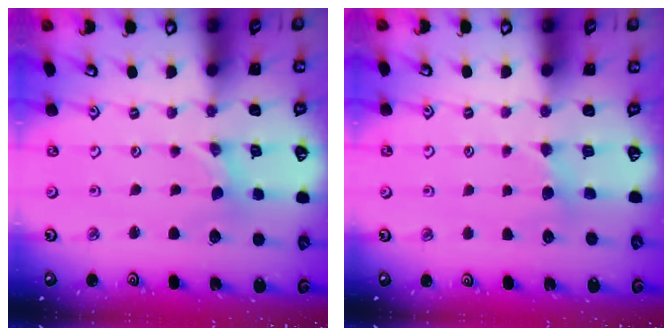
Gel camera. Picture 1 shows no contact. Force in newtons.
{"total": 3.3, "press": 3.3, "slide": 0.6}